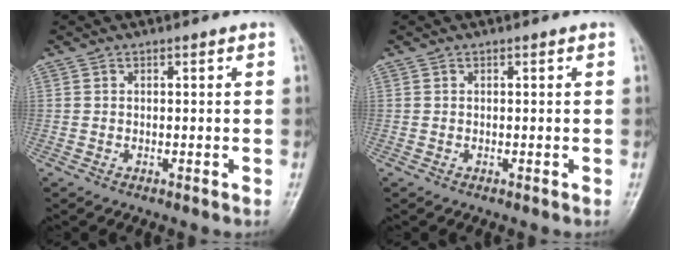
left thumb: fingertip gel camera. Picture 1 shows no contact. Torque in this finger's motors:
{"motor_torque": [0.05, -0.03, -0.10, -0.08, 0.00]}